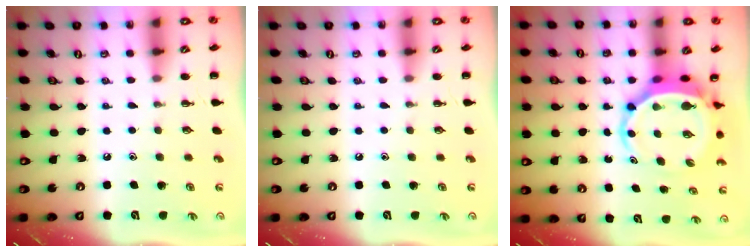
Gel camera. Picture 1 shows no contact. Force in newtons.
{"total": 0.0}
{"total": 5.7, "press": 5.5, "slide": 1.5}